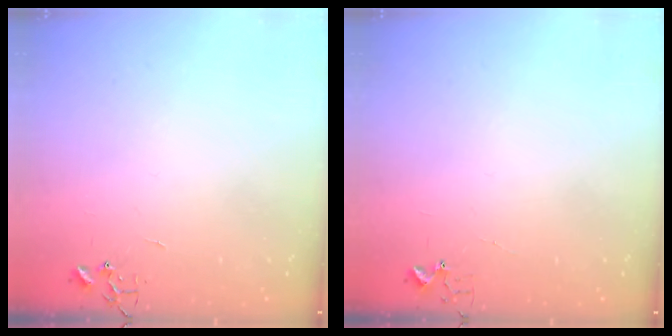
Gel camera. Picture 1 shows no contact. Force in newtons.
{"total": 3.4, "press": 3.4, "slide": 0.5}